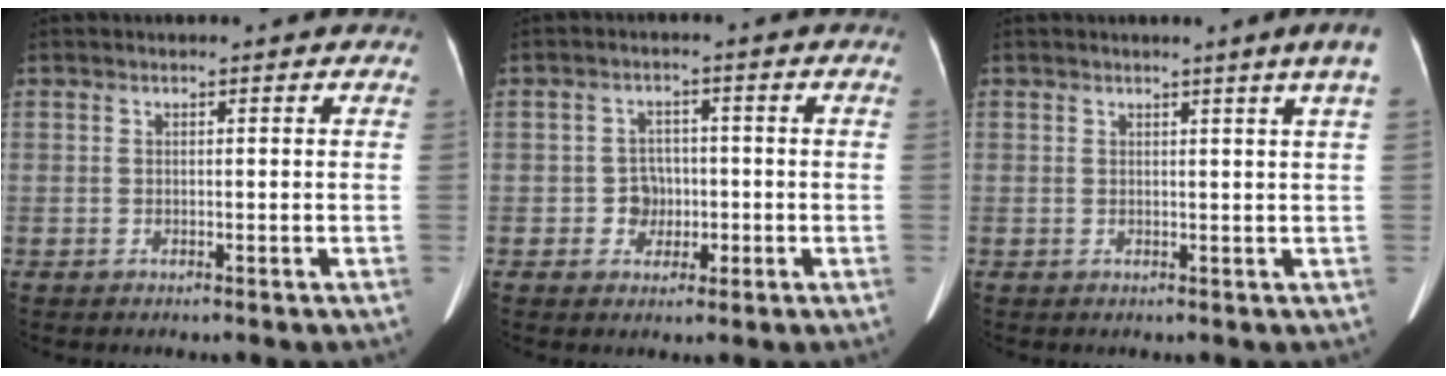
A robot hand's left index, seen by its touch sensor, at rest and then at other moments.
{"total": 3.4, "force": [-0.7, 3.2, 1.1], "torque": [-0.016, 0.010, -0.006]}
{"total": 3.1, "force": [2.0, -0.8, 2.2], "torque": [-0.030, -0.010, 0.022]}